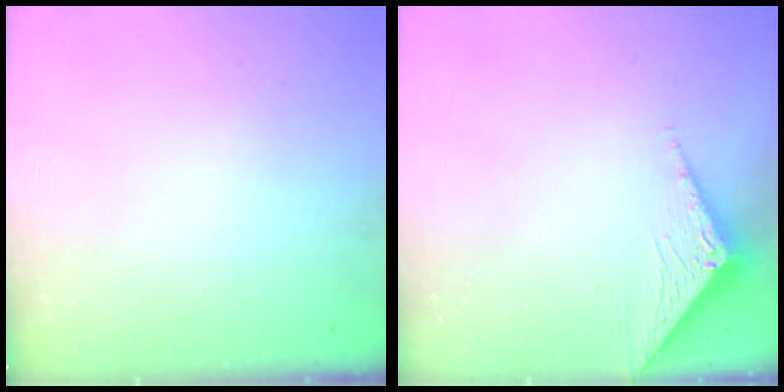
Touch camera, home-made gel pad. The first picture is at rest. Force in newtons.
{"total": 3.3, "press": 3.3, "slide": 0.3}